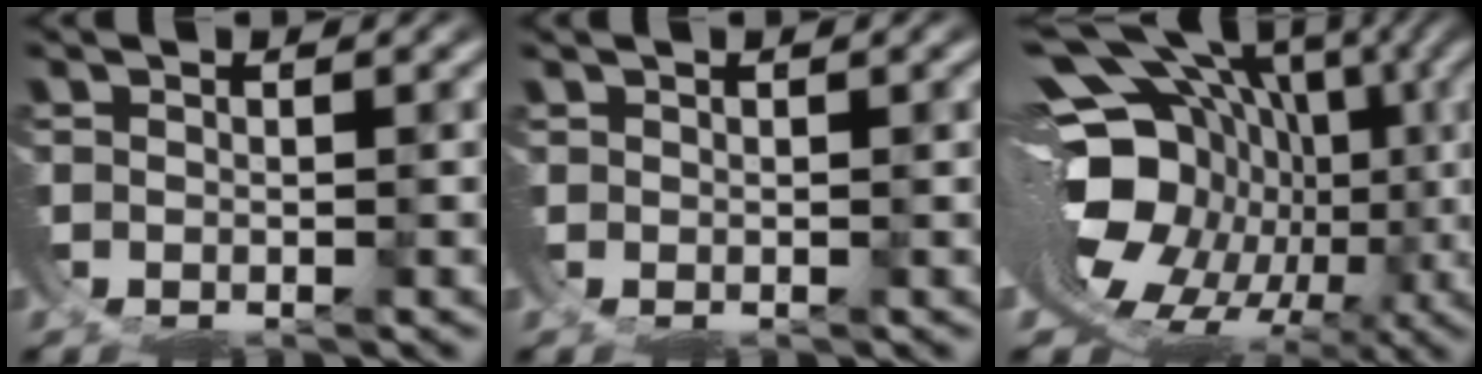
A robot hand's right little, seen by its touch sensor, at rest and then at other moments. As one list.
[{"total": 0.0}, {"total": 17.8, "force": [-1.6, 13.9, 11.1], "torque": [-0.205, -0.062, -0.004]}]